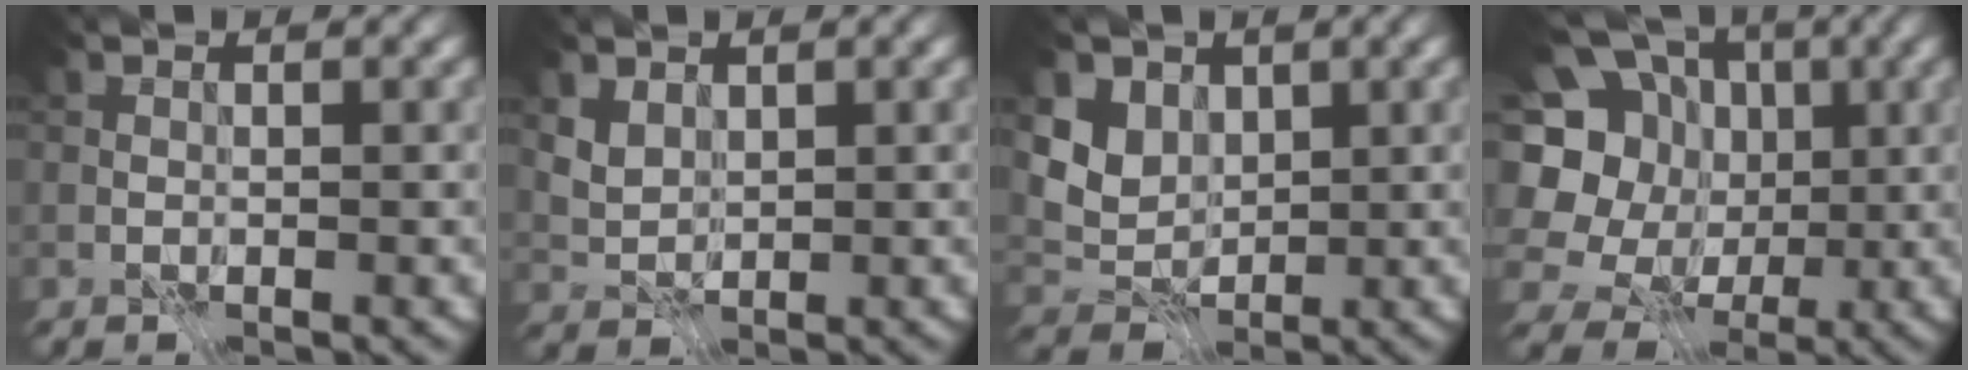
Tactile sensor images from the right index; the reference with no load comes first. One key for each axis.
{"total": 2.3, "fx": 1.4, "fy": 1.6, "fz": 1.0, "tx": -0.027, "ty": -0.003, "tz": 0.029}
{"total": 5.3, "fx": 2.6, "fy": 4.1, "fz": 2.1, "tx": -0.060, "ty": -0.013, "tz": 0.060}
{"total": 14.2, "fx": 1.2, "fy": 12.5, "fz": 6.6, "tx": -0.169, "ty": 0.035, "tz": 0.006}